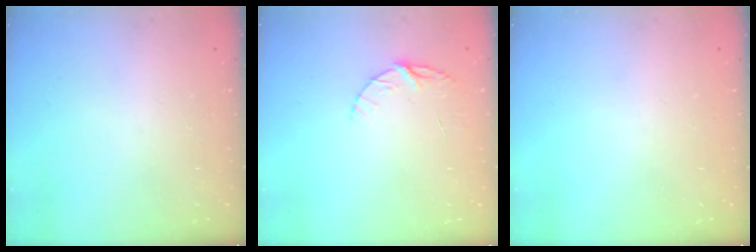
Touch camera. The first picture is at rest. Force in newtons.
{"total": 4.5, "press": 4.4, "slide": 0.4}
{"total": 0.0}